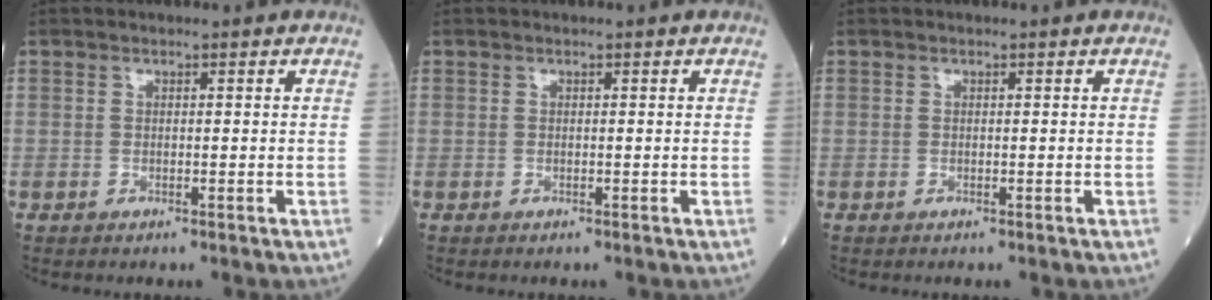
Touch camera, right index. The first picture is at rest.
{"total": 0.0}
{"total": 0.0}